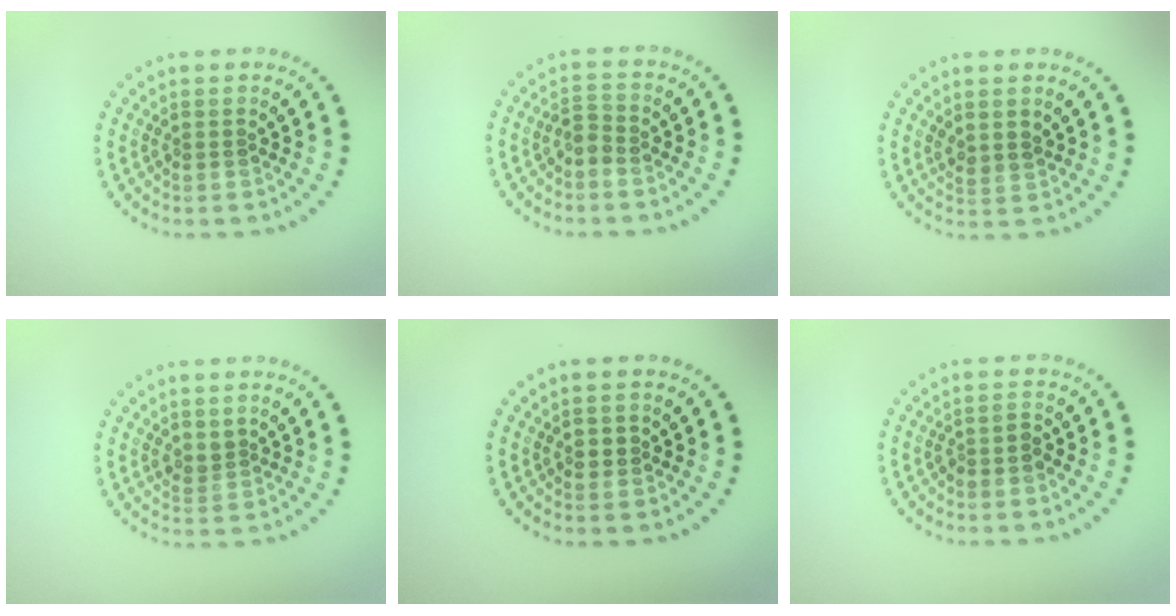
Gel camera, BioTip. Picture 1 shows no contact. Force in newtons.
{"total": 1.3, "press": 1.3, "slide": 0.5}
{"total": 1.5, "press": 1.3, "slide": 0.8}
{"total": 1.2, "press": 0.9, "slide": 0.7}
{"total": 1.0, "press": 0.9, "slide": 0.1}
{"total": 1.2, "press": 1.0, "slide": 0.6}